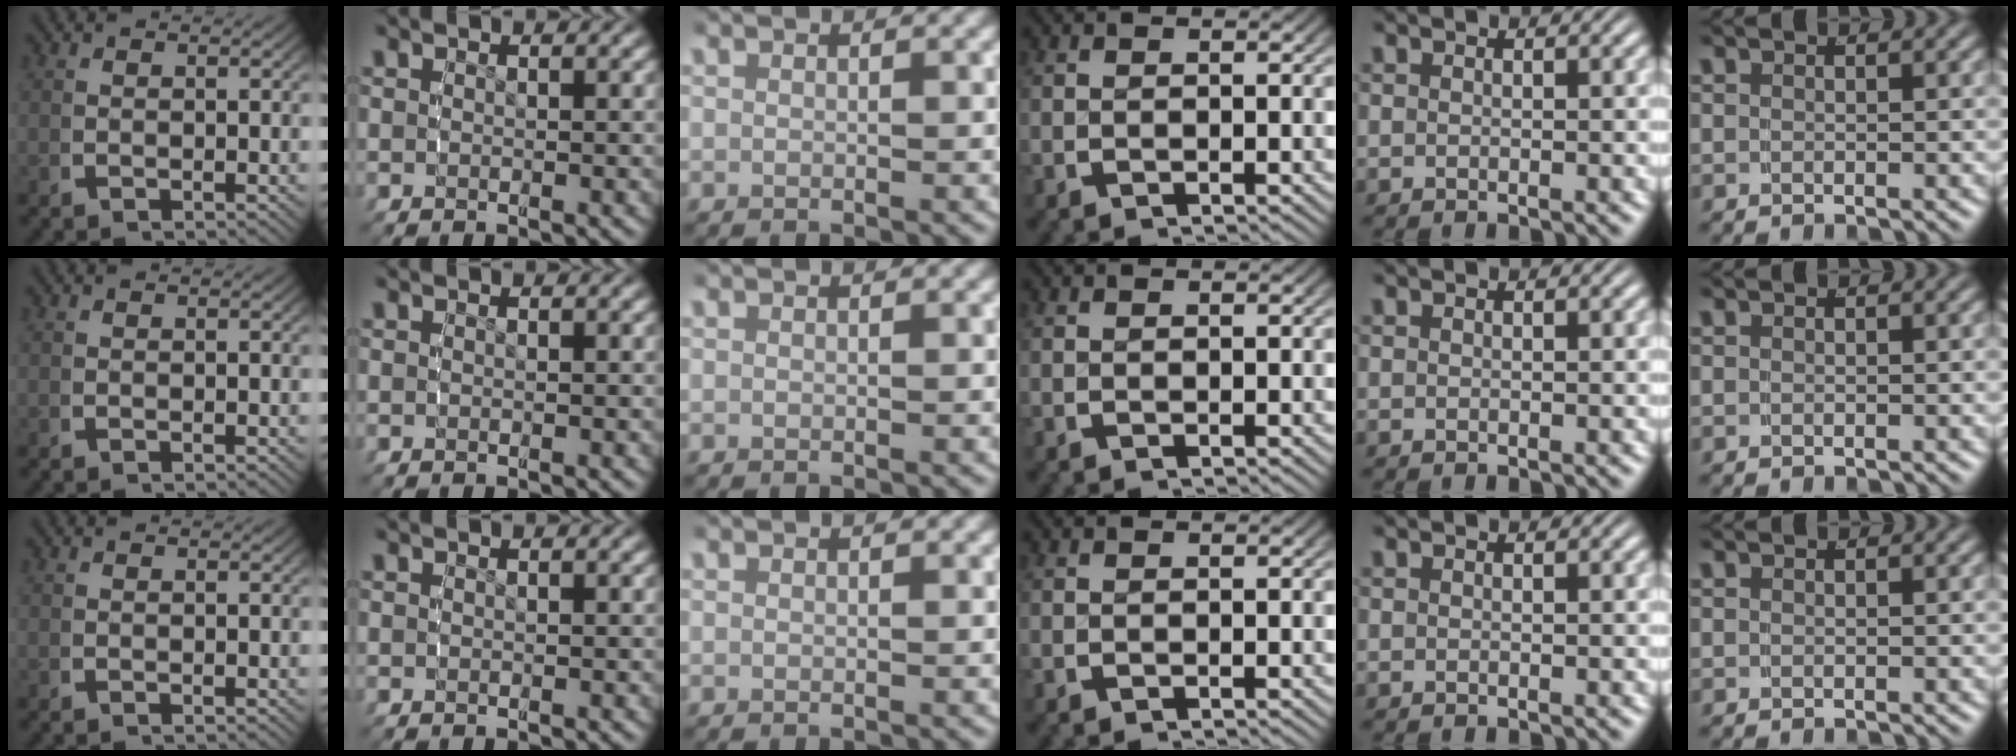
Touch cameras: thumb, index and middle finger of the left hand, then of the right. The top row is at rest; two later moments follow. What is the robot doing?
{"motion": "reach", "object": "coat"}